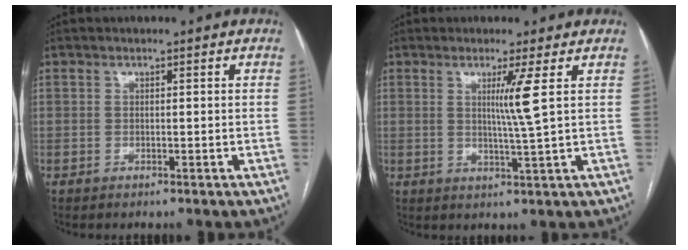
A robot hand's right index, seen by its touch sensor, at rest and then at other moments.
{"total": 4.6, "force": [1.4, -1.6, 4.1], "torque": [-0.078, -0.015, 0.027]}